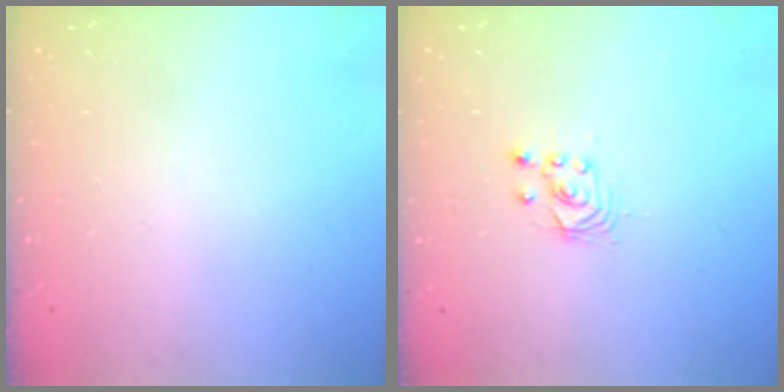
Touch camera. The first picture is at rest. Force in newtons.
{"total": 2.5, "press": 2.5, "slide": 0.2}